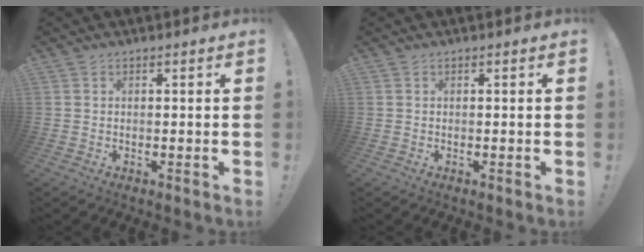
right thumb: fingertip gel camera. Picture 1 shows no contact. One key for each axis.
{"total": 0.0}